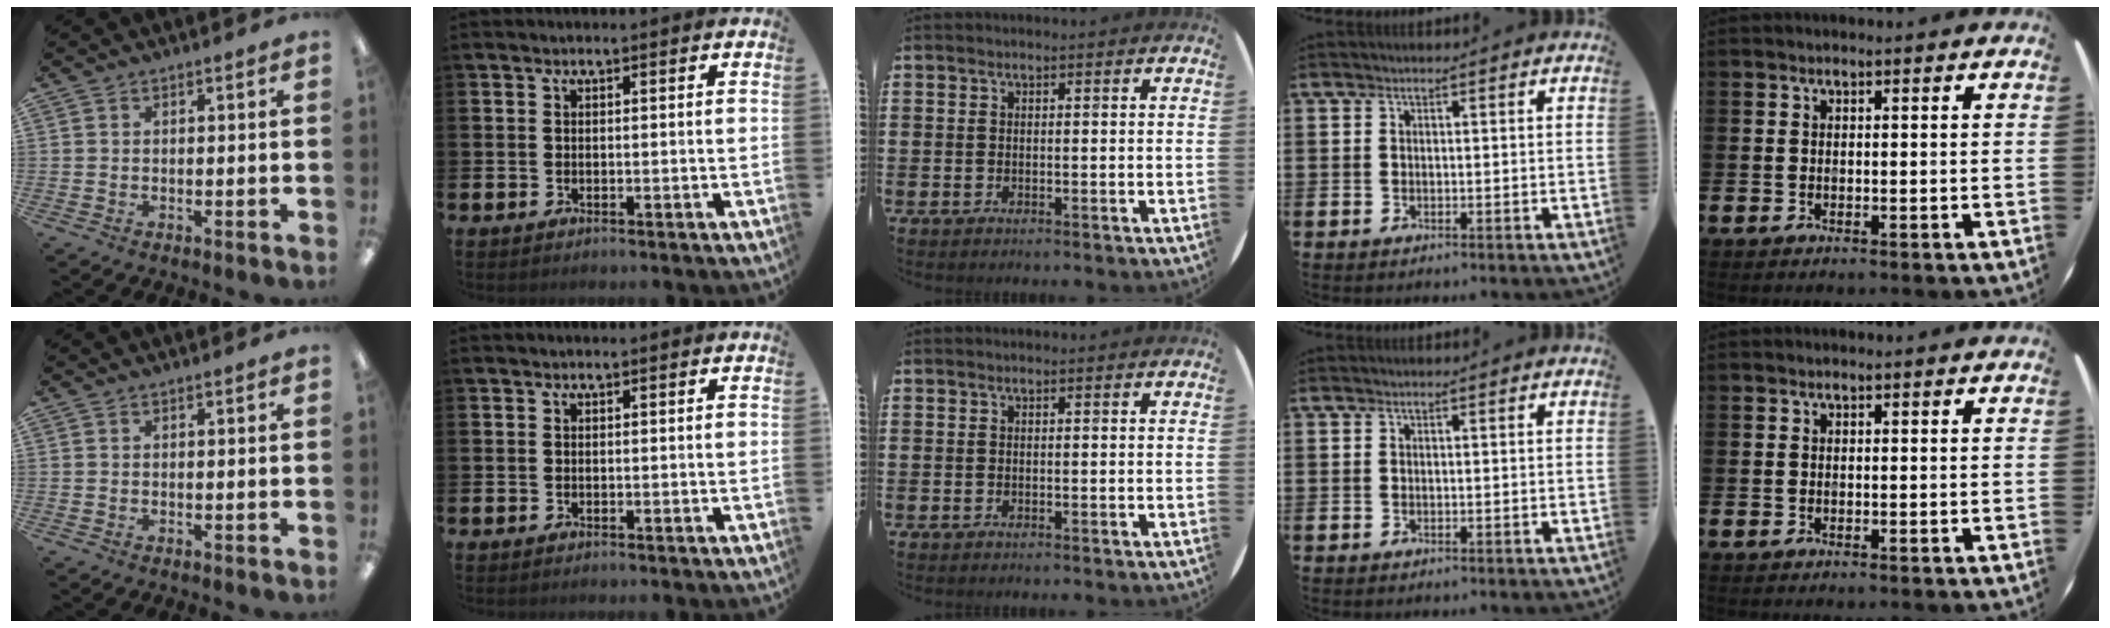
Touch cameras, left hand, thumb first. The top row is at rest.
{}